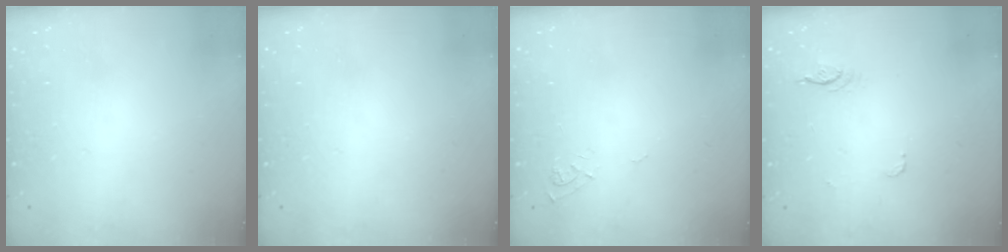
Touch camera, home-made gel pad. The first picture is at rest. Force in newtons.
{"total": 0.0}
{"total": 6.8, "press": 6.8, "slide": 0.6}
{"total": 3.8, "press": 3.4, "slide": 1.6}